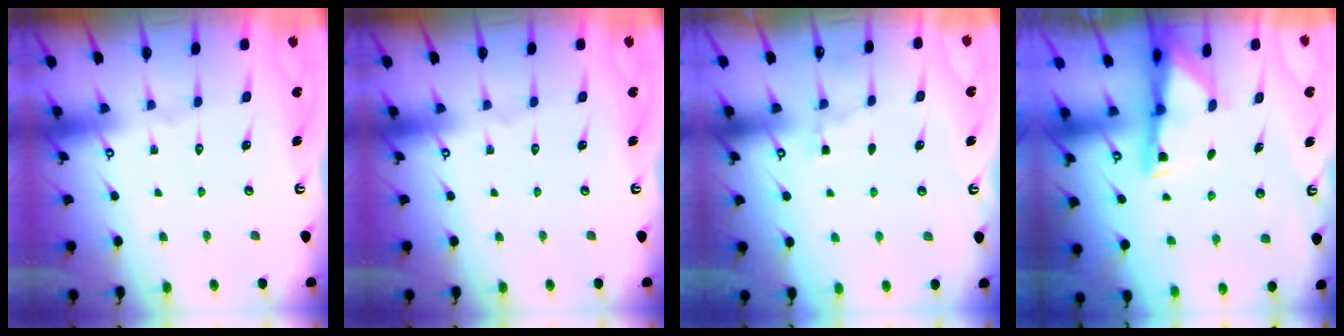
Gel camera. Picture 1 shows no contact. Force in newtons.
{"total": 0.0}
{"total": 2.8, "press": 2.8, "slide": 0.4}
{"total": 2.8, "press": 2.8, "slide": 0.6}